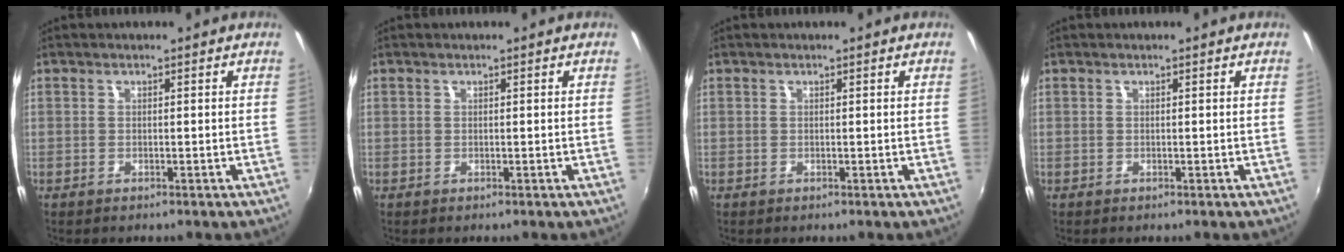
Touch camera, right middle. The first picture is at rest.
{"total": 0.0}
{"total": 0.0}
{"total": 0.0}